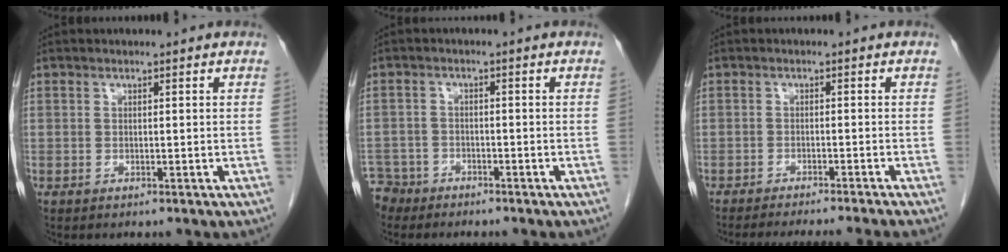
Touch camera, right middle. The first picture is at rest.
{"total": 4.2, "force": [-3.5, 2.0, -0.8], "torque": [0.015, 0.002, -0.070]}
{"total": 11.4, "force": [-10.3, -1.0, 4.8], "torque": [-0.044, -0.024, -0.140]}